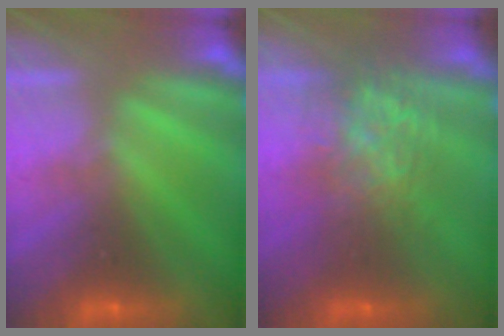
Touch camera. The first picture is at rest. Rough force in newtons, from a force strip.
{"total": 7.1}